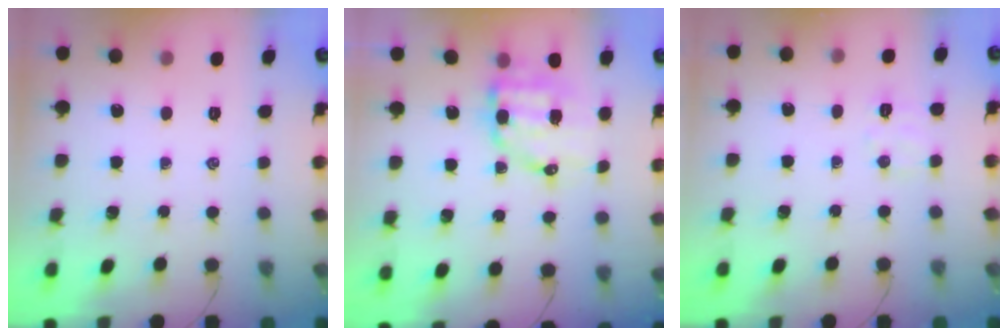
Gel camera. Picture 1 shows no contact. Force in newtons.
{"total": 9.1, "press": 8.9, "slide": 1.9}
{"total": 5.5, "press": 5.4, "slide": 1.3}